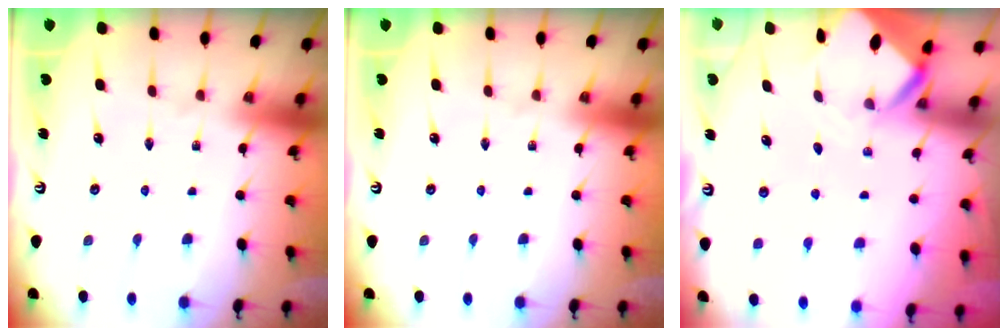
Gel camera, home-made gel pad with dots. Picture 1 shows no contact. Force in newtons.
{"total": 0.0}
{"total": 3.0, "press": 3.0, "slide": 0.1}